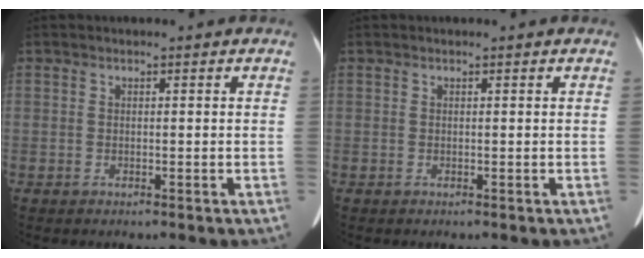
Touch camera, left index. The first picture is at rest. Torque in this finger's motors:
{"motor_torque": [0.08, 0.00, 0.03, -0.01]}